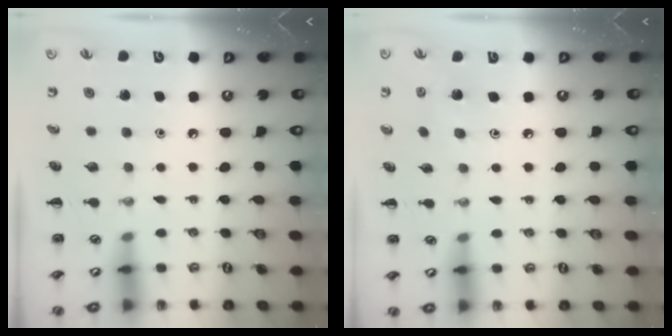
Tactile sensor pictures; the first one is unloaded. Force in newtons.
{"total": 3.7, "press": 3.5, "slide": 1.1}